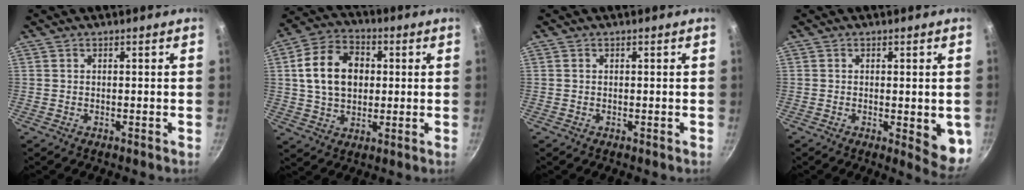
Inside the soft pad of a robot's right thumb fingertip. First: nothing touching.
{"total": 13.7, "force": [2.0, 10.1, 9.1], "torque": [-0.138, 0.014, 0.028]}
{"total": 0.0}
{"total": 6.9, "force": [-0.9, 2.4, 6.4], "torque": [-0.065, -0.009, -0.008]}